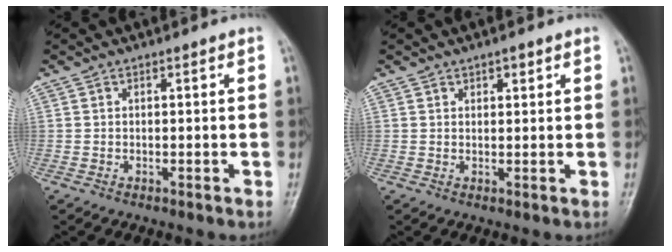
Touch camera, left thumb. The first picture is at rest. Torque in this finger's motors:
{"motor_torque": [-0.12, 0.17, -0.14, -0.07, -0.01]}